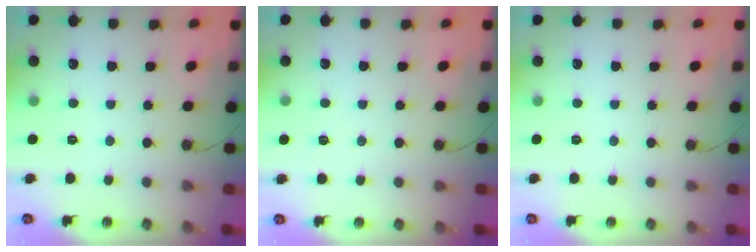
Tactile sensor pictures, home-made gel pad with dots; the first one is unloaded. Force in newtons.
{"total": 4.5, "press": 1.6, "slide": 4.2}
{"total": 0.0}